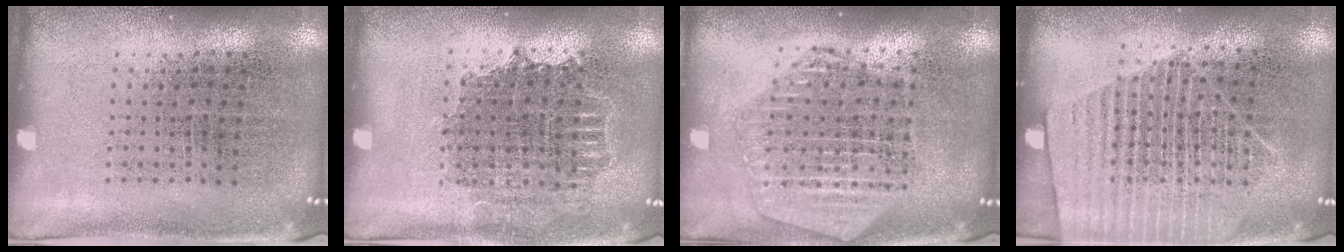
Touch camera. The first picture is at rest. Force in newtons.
{"total": 1.2, "press": 1.1, "slide": 0.5}
{"total": 2.2, "press": 2.0, "slide": 1.0}
{"total": 1.7, "press": 1.5, "slide": 0.8}